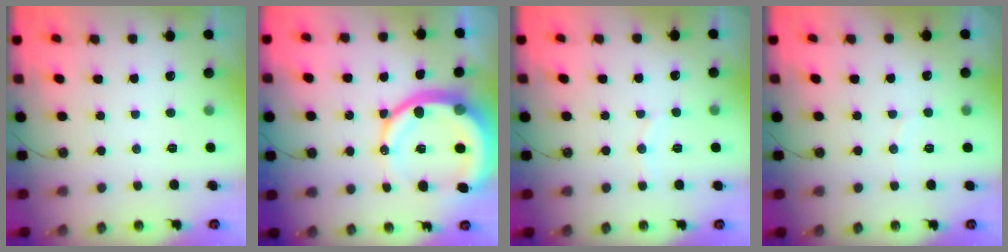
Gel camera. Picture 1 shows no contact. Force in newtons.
{"total": 17.8, "press": 17.6, "slide": 2.1}
{"total": 4.5, "press": 4.1, "slide": 1.7}
{"total": 2.2, "press": 2.0, "slide": 0.9}